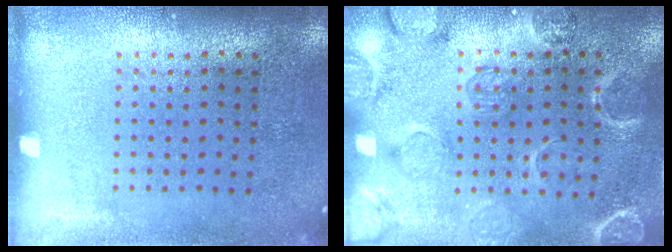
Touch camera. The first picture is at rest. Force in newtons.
{"total": 2.3, "press": 2.3, "slide": 0.4}